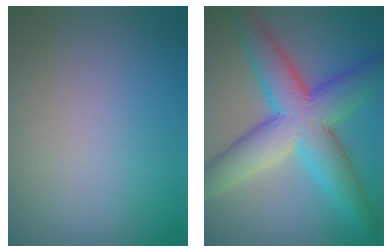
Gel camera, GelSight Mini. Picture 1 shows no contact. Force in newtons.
{"total": 10.0, "press": 10.0, "slide": 0.3}